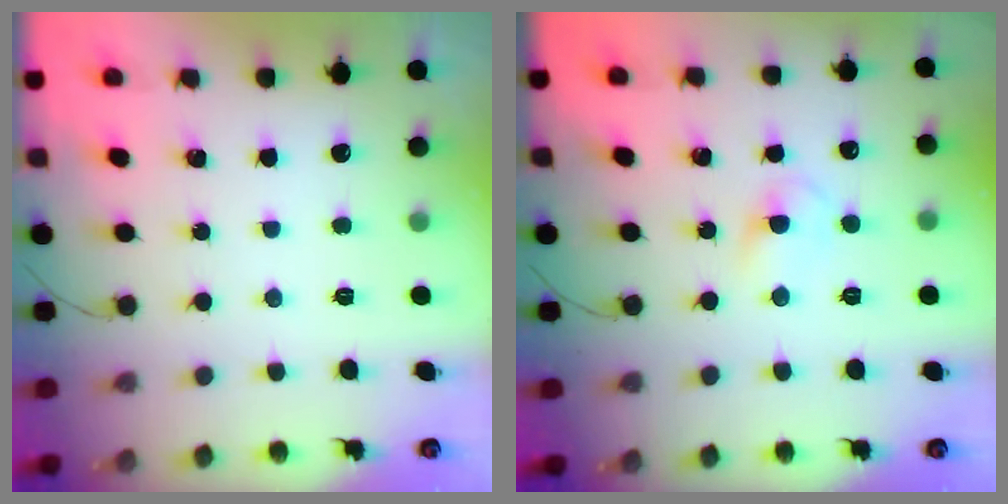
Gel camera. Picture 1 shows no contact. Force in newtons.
{"total": 3.3, "press": 3.0, "slide": 1.2}